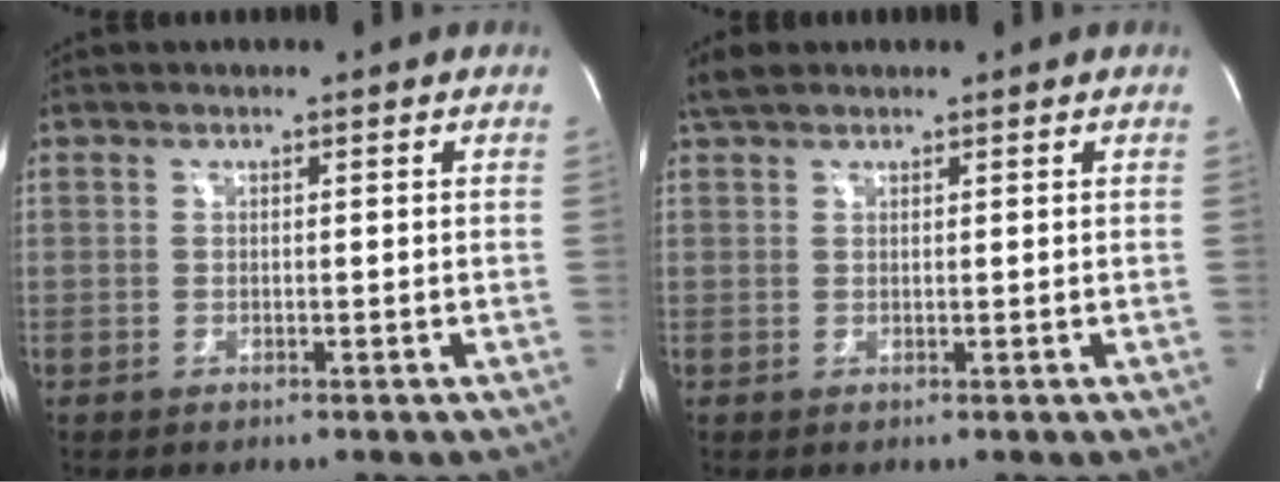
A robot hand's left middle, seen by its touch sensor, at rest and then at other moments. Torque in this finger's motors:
{"motor_torque": [0.22, -0.19, -0.06, 0.00]}